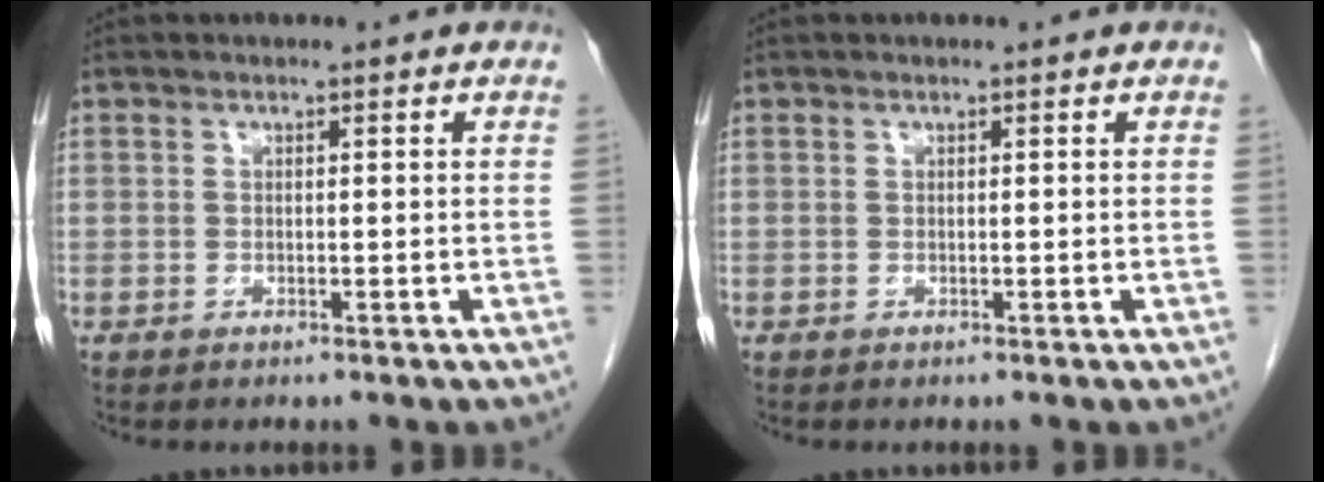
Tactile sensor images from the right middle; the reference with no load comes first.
{"total": 0.0}